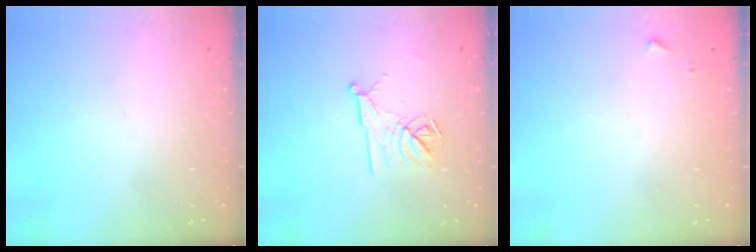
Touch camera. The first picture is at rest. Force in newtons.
{"total": 11.3, "press": 11.3, "slide": 0.4}
{"total": 3.8, "press": 3.8, "slide": 0.5}